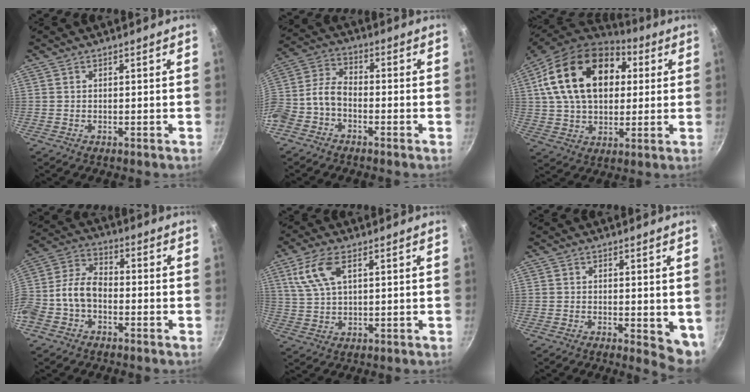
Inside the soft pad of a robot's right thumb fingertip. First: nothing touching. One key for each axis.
{"total": 8.2, "fx": -3.2, "fy": 5.2, "fz": 5.6, "tx": -0.129, "ty": 0.043, "tz": -0.078}
{"total": 23.3, "fx": 6.2, "fy": 15.6, "fz": 16.1, "tx": -0.255, "ty": 0.010, "tz": 0.099}
{"total": 10.2, "fx": -2.8, "fy": 6.9, "fz": 7.0, "tx": -0.138, "ty": 0.051, "tz": -0.069}
{"total": 8.0, "fx": 3.3, "fy": 3.6, "fz": 6.3, "tx": -0.134, "ty": 0.004, "tz": 0.071}
{"total": 5.3, "fx": 0.2, "fy": 2.5, "fz": 4.7, "tx": -0.050, "ty": -0.006, "tz": 0.006}